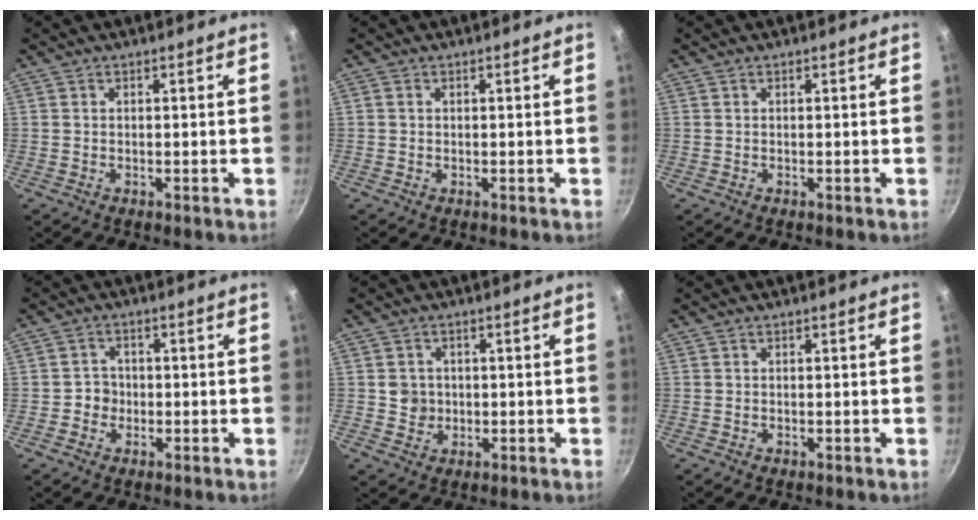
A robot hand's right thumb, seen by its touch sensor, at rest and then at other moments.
{"total": 0.6, "force": [0.1, 0.5, 0.2], "torque": [-0.002, 0.003, 0.001]}
{"total": 0.0}
{"total": 3.1, "force": [-0.8, 2.8, 0.9], "torque": [0.009, 0.010, -0.018]}
{"total": 3.6, "force": [0.1, 3.4, 1.0], "torque": [0.002, 0.005, 0.001]}
{"total": 0.0}